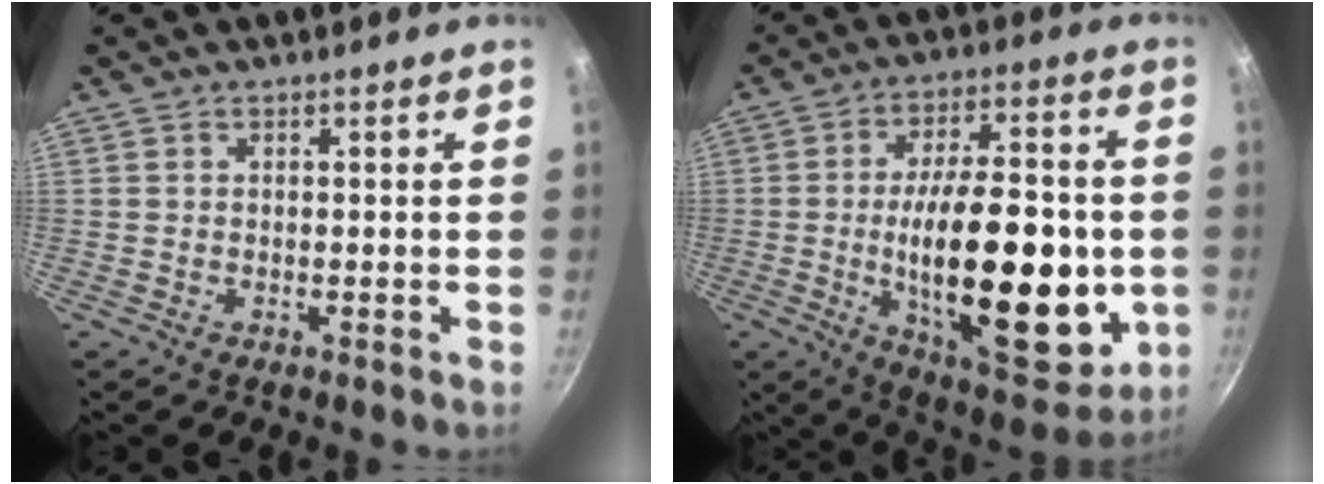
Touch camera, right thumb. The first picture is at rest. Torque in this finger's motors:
{"motor_torque": [2.22, 2.78, 2.56, -0.19, 0.70]}